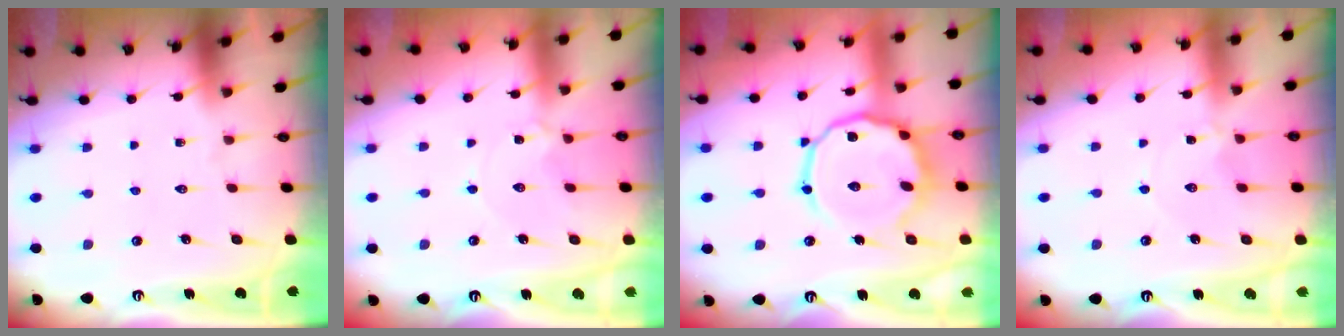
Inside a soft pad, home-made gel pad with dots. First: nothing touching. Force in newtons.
{"total": 1.1, "press": 1.0, "slide": 0.4}
{"total": 13.3, "press": 13.2, "slide": 1.4}
{"total": 0.0}